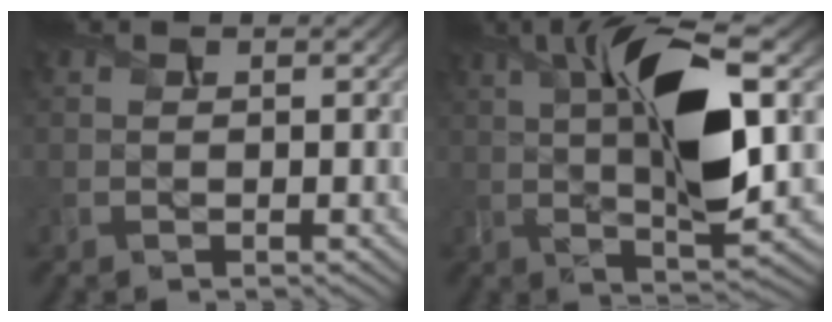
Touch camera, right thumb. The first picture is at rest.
{"total": 13.1, "force": [2.8, 3.8, 12.2], "torque": [-0.213, 0.007, 0.045]}